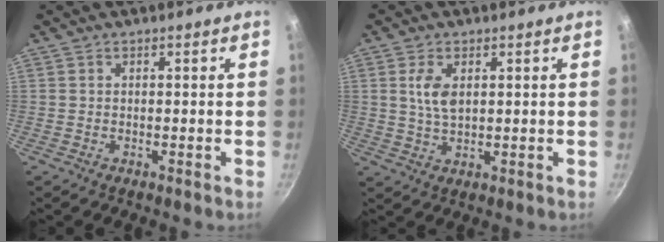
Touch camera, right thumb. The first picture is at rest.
{"total": 5.3, "force": [1.4, 2.8, 4.2], "torque": [-0.080, -0.006, 0.030]}